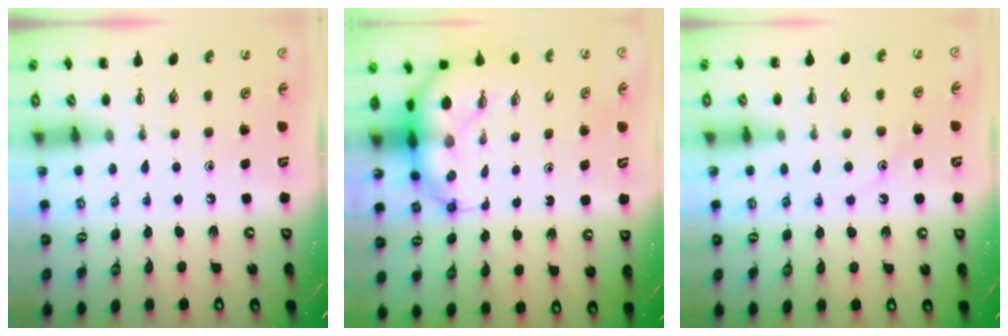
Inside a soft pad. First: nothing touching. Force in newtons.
{"total": 8.0, "press": 7.7, "slide": 2.2}
{"total": 9.9, "press": 9.8, "slide": 1.1}